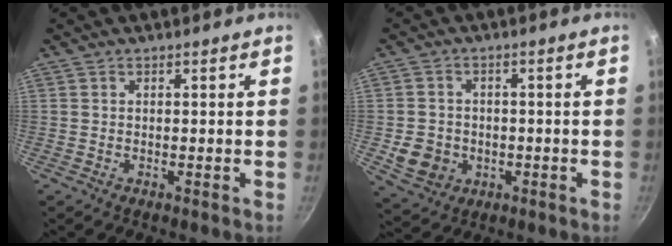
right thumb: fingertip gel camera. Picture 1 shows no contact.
{"total": 7.7, "force": [-1.6, 6.7, 3.5], "torque": [-0.049, 0.013, -0.016]}